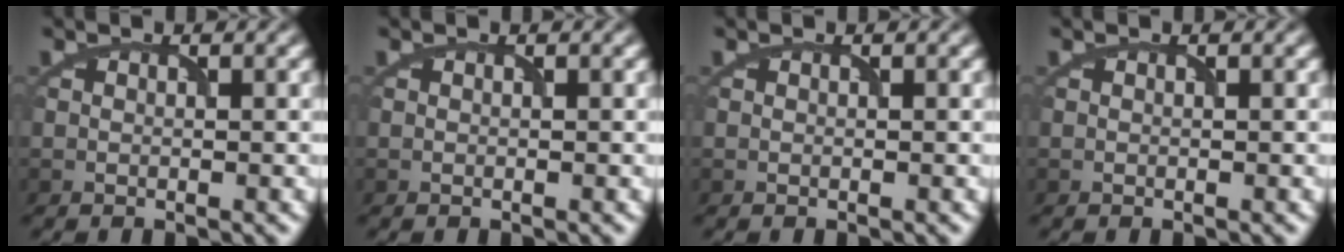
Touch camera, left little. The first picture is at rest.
{"total": 0.0}
{"total": 0.0}
{"total": 0.0}